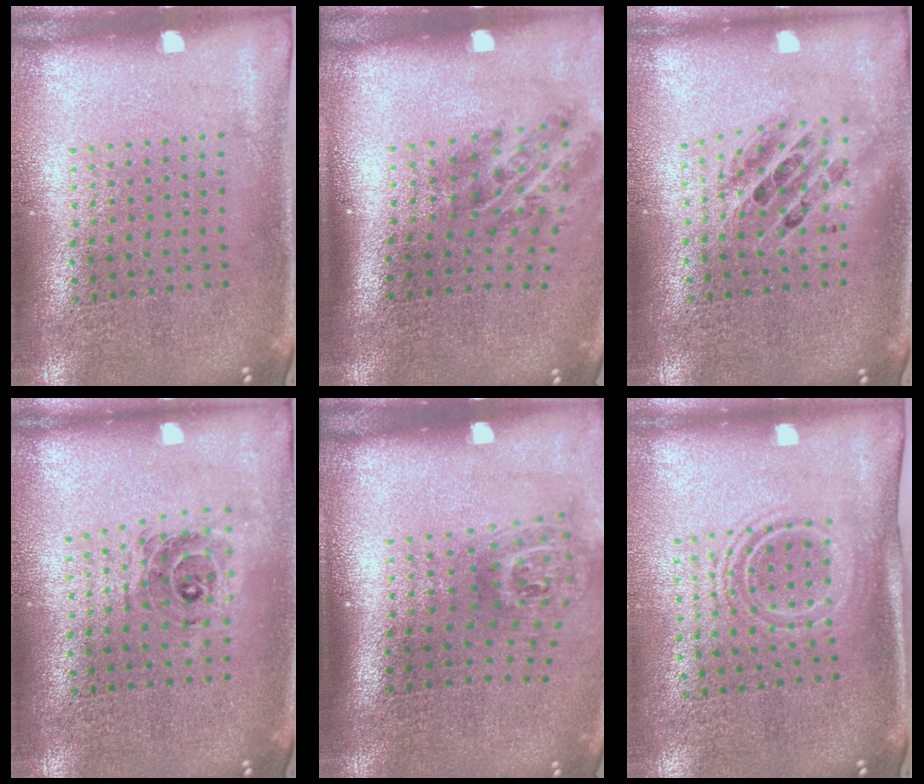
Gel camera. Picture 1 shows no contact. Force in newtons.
{"total": 1.9, "press": 1.2, "slide": 1.5}
{"total": 1.7, "press": 1.4, "slide": 1.0}
{"total": 0.6, "press": 0.6, "slide": 0.2}
{"total": 1.8, "press": 1.2, "slide": 1.4}
{"total": 1.5, "press": 1.1, "slide": 1.0}